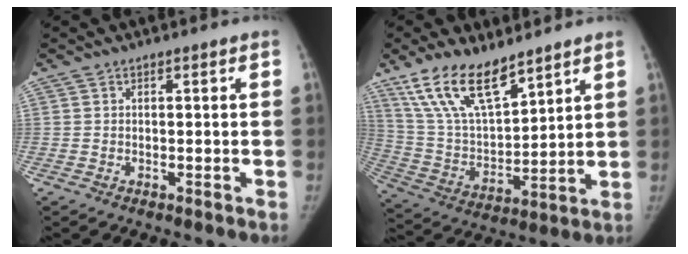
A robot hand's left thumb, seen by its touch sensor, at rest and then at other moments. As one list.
[{"total": 16.0, "force": [11.3, 6.1, 9.6], "torque": [-0.153, -0.052, 0.230]}]